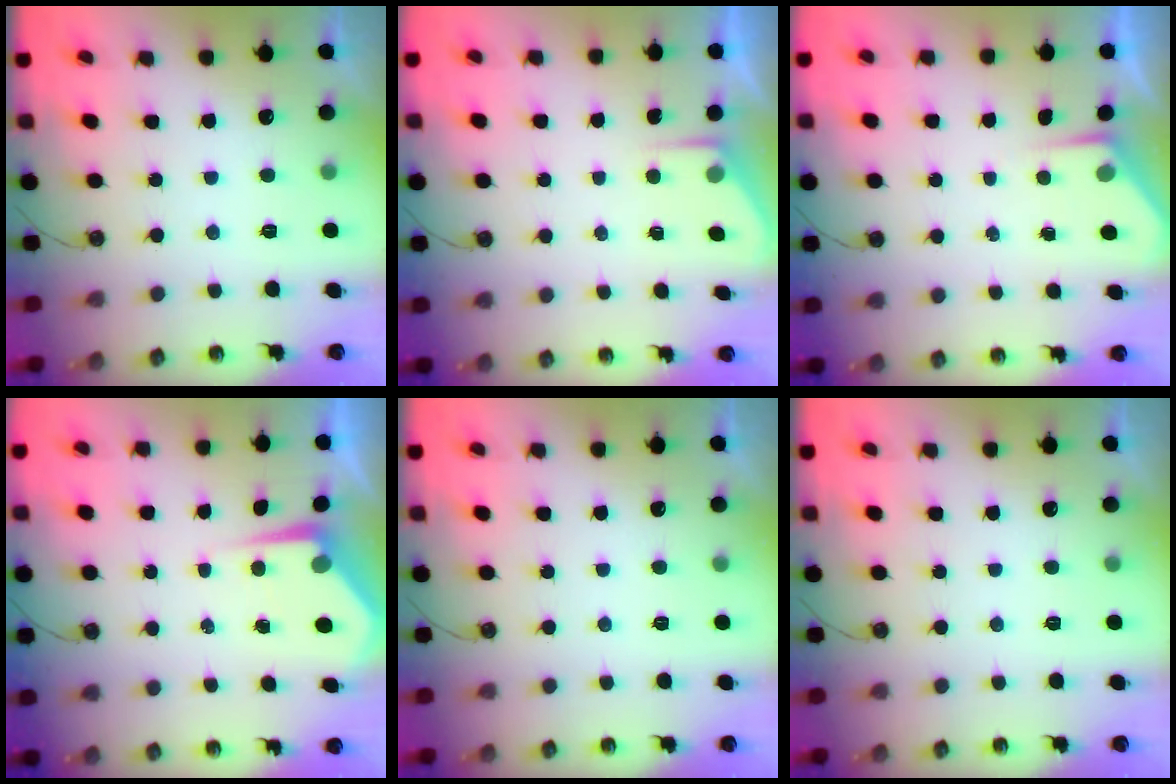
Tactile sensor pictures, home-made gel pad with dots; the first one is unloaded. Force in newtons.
{"total": 2.6, "press": 2.5, "slide": 0.4}
{"total": 2.5, "press": 2.5, "slide": 0.4}
{"total": 4.7, "press": 4.7, "slide": 0.8}
{"total": 0.0}
{"total": 0.0}